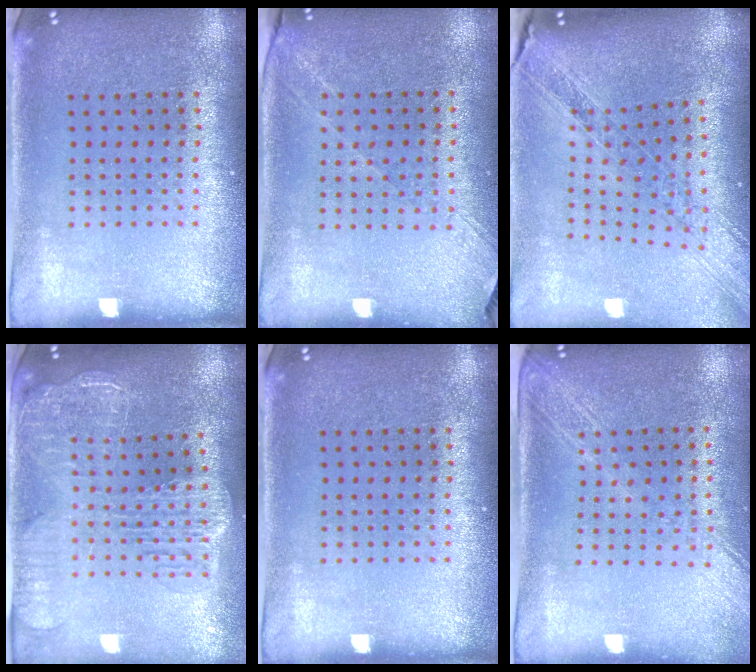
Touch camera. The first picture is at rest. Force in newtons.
{"total": 1.3, "press": 1.2, "slide": 0.4}
{"total": 1.6, "press": 1.5, "slide": 0.6}
{"total": 2.8, "press": 2.3, "slide": 1.5}
{"total": 0.0}
{"total": 2.0, "press": 1.7, "slide": 1.1}